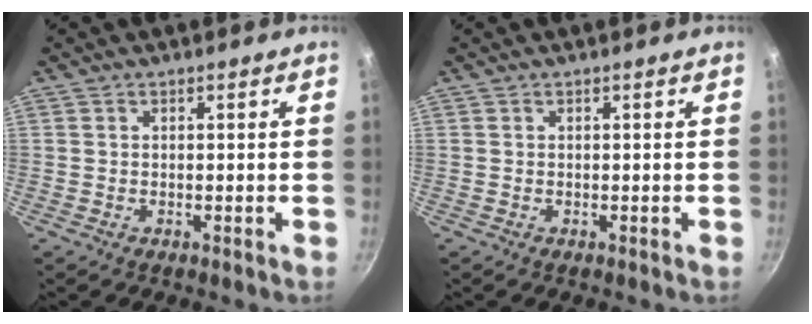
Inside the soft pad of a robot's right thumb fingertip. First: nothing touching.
{"total": 0.0}